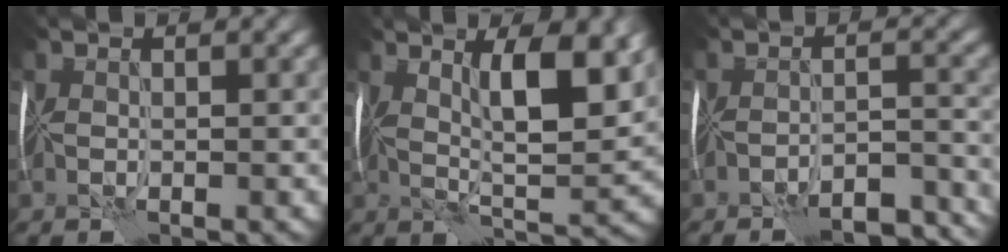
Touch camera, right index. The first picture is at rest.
{"total": 7.9, "force": [2.6, 2.1, 7.2], "torque": [-0.121, 0.004, 0.038]}
{"total": 7.2, "force": [-6.7, 1.2, 2.4], "torque": [-0.025, 0.004, -0.084]}